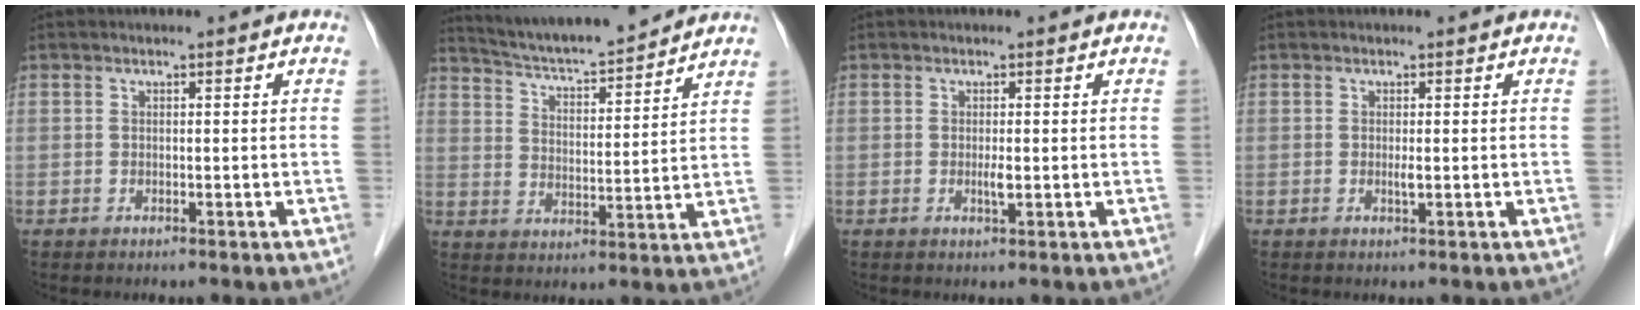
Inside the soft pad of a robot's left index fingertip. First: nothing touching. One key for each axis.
{"total": 14.1, "fx": 13.2, "fy": 0.8, "fz": 5.0, "tx": -0.088, "ty": 0.009, "tz": 0.207}
{"total": 1.3, "fx": 0.0, "fy": 0.1, "fz": 1.3, "tx": -0.025, "ty": -0.002, "tz": -0.001}
{"total": 0.8, "fx": 0.1, "fy": 0.1, "fz": 0.8, "tx": -0.020, "ty": -0.003, "tz": 0.000}